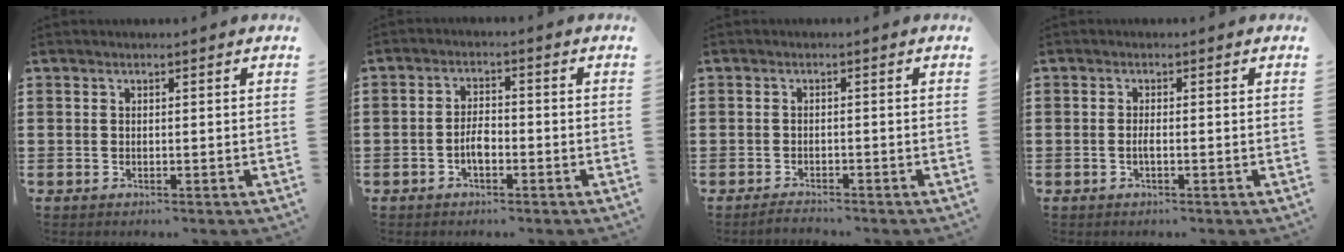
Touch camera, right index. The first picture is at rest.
{"total": 3.2, "force": [-1.2, 1.6, 2.5], "torque": [-0.055, 0.001, -0.025]}
{"total": 1.5, "force": [-1.5, 0.0, -0.1], "torque": [-0.003, 0.002, -0.032]}
{"total": 1.3, "force": [-0.4, 0.1, 1.2], "torque": [-0.025, -0.003, -0.007]}